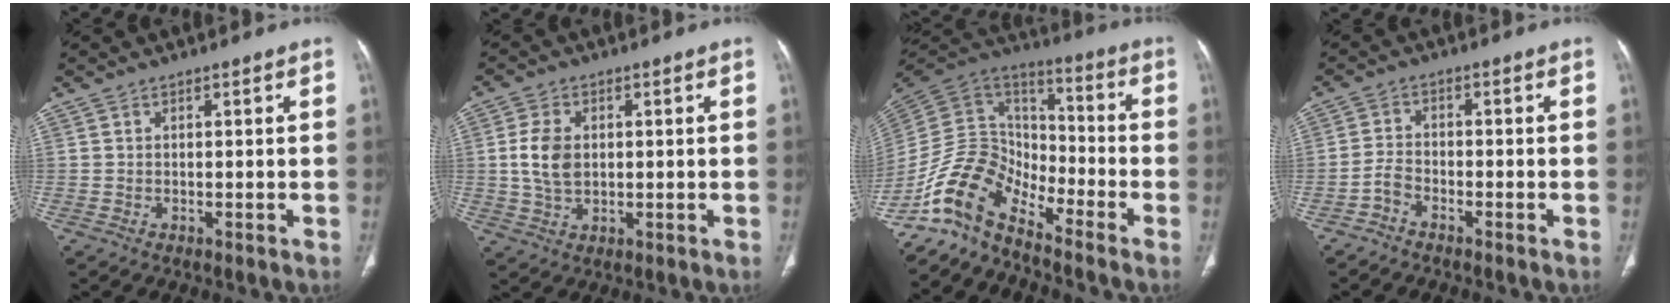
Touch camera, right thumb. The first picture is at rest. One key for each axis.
{"total": 6.6, "fx": 0.4, "fy": 4.6, "fz": 4.7, "tx": -0.089, "ty": 0.001, "tz": 0.011}
{"total": 13.5, "fx": -10.5, "fy": 6.0, "fz": 6.0, "tx": -0.101, "ty": 0.094, "tz": -0.212}
{"total": 2.5, "fx": -2.0, "fy": 1.2, "fz": 1.0, "tx": -0.019, "ty": 0.017, "tz": -0.039}